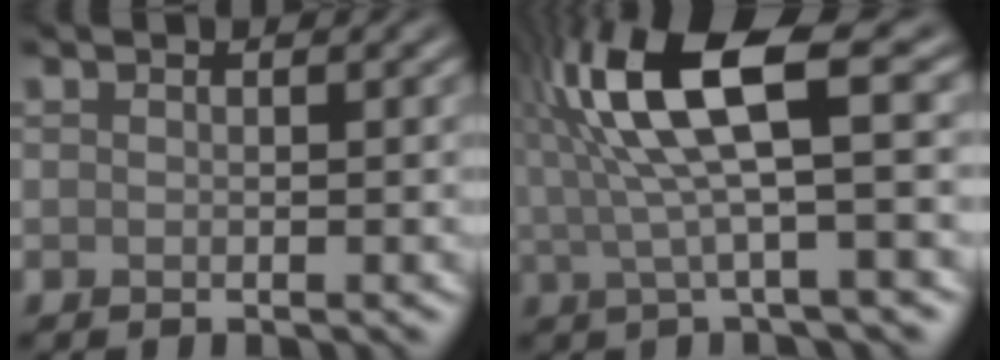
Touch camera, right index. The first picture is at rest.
{"total": 9.6, "force": [2.2, 2.1, 9.1], "torque": [-0.178, 0.015, 0.042]}